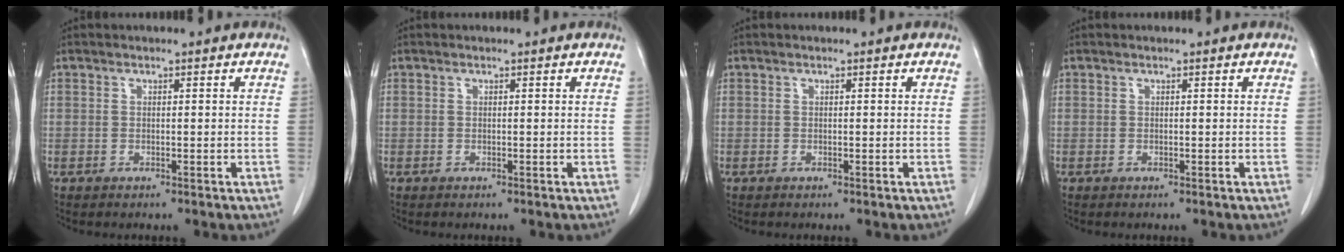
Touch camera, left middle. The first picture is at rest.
{"total": 0.0}
{"total": 0.0}
{"total": 0.0}